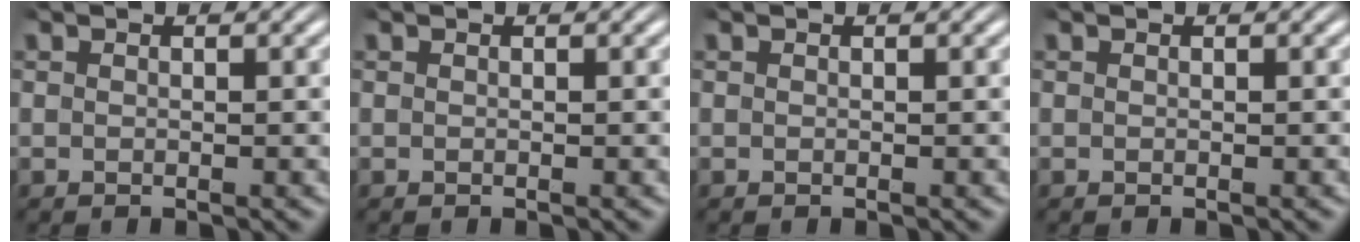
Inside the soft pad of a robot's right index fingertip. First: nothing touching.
{"total": 0.0}
{"total": 0.0}
{"total": 0.0}